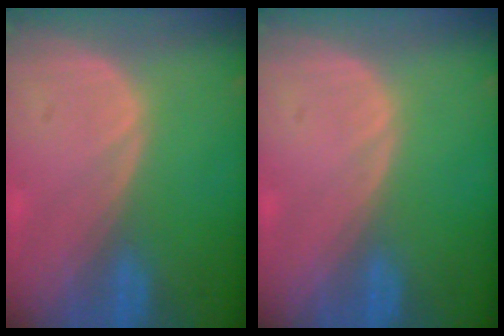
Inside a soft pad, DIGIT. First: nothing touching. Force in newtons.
{"total": 0.0}